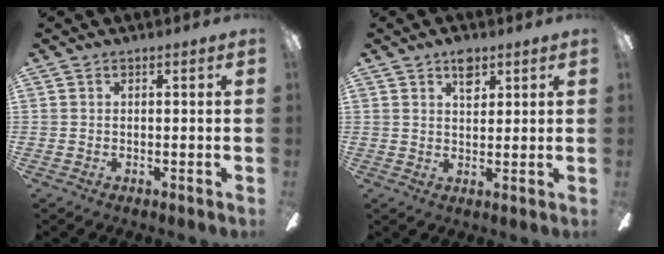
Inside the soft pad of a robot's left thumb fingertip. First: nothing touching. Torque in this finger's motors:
{"motor_torque": [0.22, 0.05, 0.78, -0.18, 0.00]}